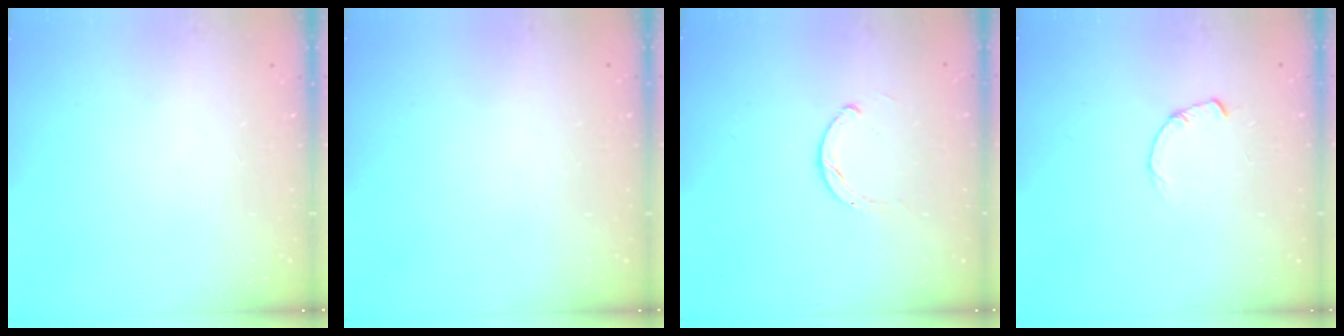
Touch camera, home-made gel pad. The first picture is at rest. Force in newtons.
{"total": 2.6, "press": 2.6, "slide": 0.2}
{"total": 1.8, "press": 1.8, "slide": 0.2}
{"total": 0.8, "press": 0.8, "slide": 0.2}